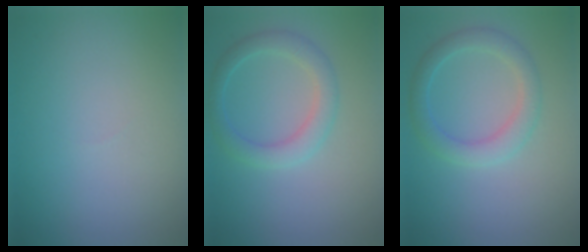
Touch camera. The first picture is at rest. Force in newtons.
{"total": 2.7, "press": 2.7, "slide": 0.1}
{"total": 2.8, "press": 2.8, "slide": 0.1}